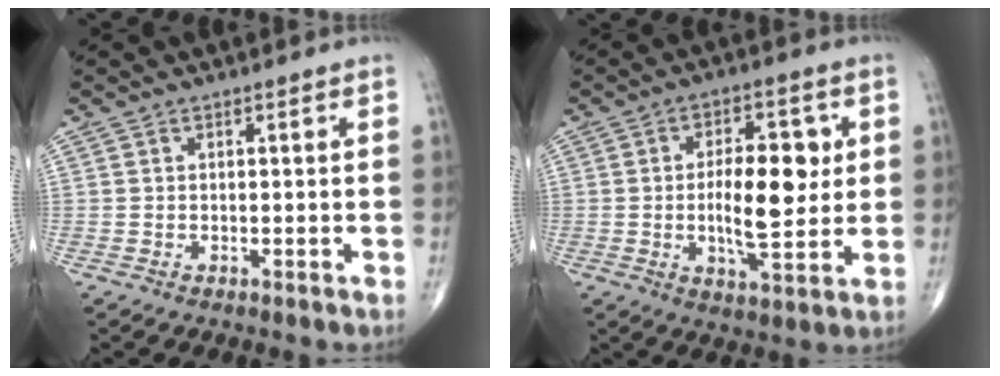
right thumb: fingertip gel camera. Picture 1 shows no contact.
{"total": 12.4, "force": [0.8, 5.3, 11.1], "torque": [-0.153, -0.008, 0.014]}